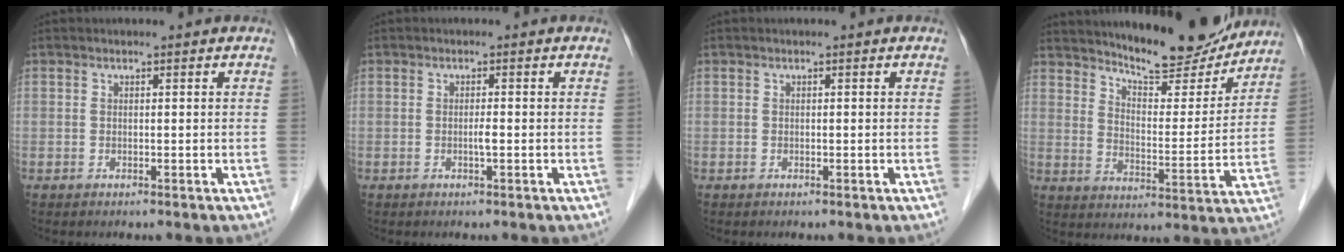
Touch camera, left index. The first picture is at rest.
{"total": 1.0, "force": [-0.3, 0.0, 1.0], "torque": [-0.020, 0.000, -0.005]}
{"total": 0.0}
{"total": 15.2, "force": [14.0, 2.4, 5.3], "torque": [-0.078, -0.023, 0.199]}